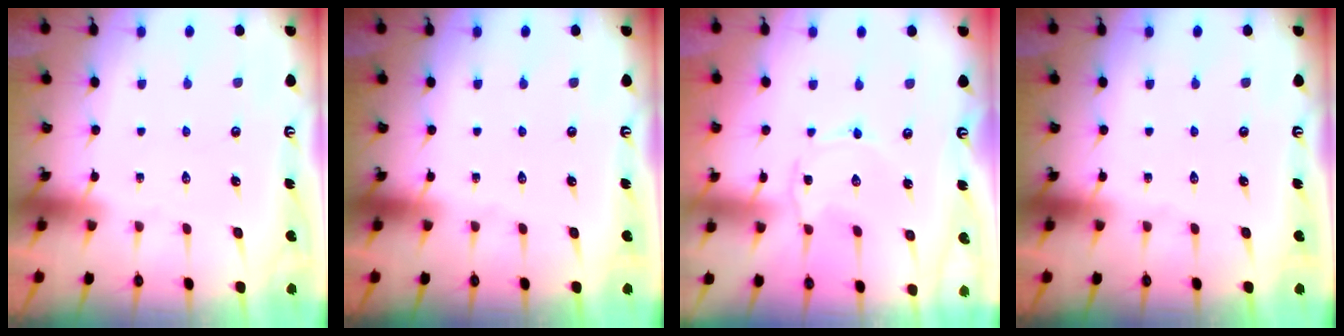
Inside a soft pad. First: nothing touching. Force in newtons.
{"total": 0.0}
{"total": 1.8, "press": 1.8, "slide": 0.3}
{"total": 0.0}